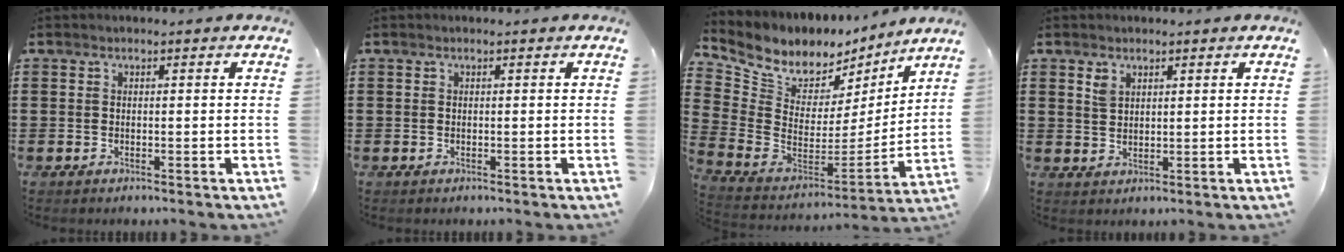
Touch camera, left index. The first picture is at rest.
{"total": 0.0}
{"total": 7.1, "force": [5.7, 4.1, 1.5], "torque": [-0.074, -0.048, 0.102]}
{"total": 2.1, "force": [1.5, 1.1, 1.0], "torque": [-0.025, 0.001, 0.028]}